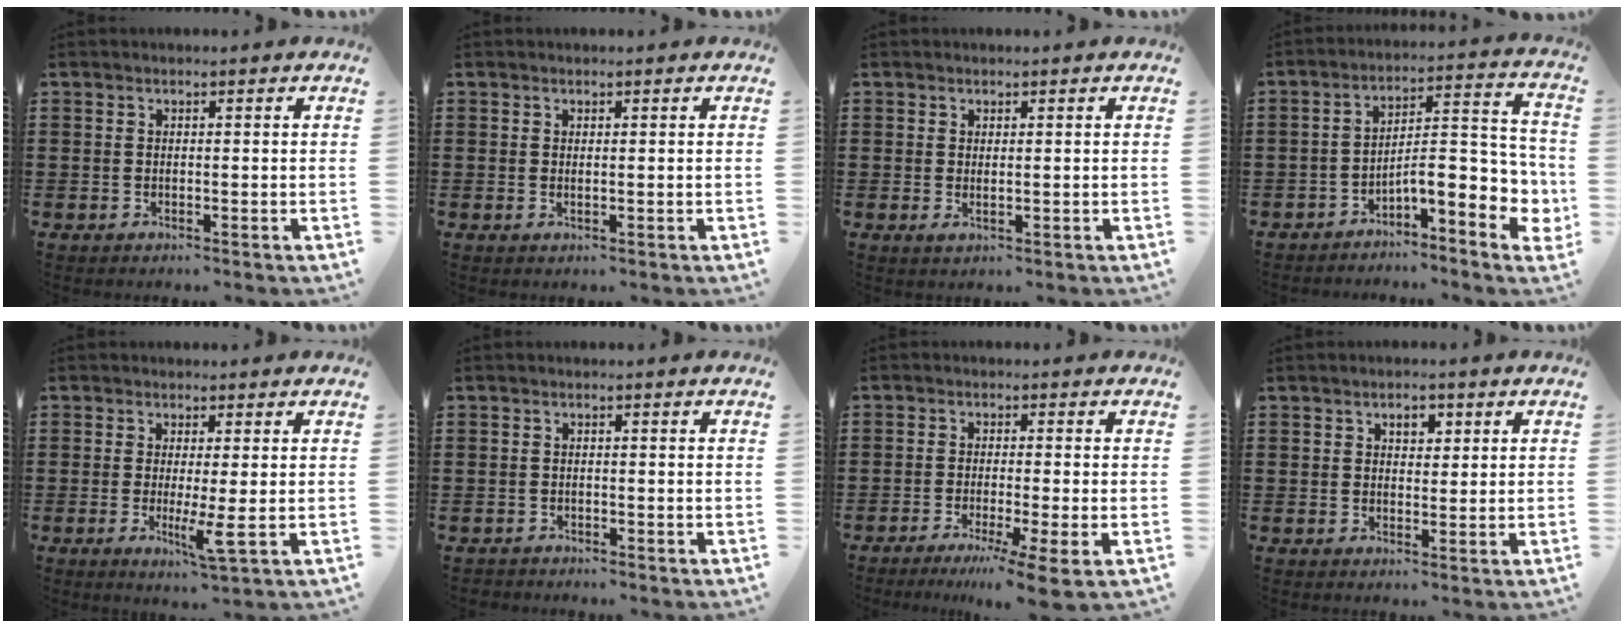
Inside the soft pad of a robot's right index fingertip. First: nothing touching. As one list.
[{"total": 0.0}, {"total": 0.5, "force": [0.5, 0.0, 0.3], "torque": [-0.006, 0.001, 0.008]}, {"total": 8.5, "force": [-3.9, 2.7, 7.1], "torque": [-0.103, -0.020, -0.076]}, {"total": 4.0, "force": [-0.7, 0.0, 3.9], "torque": [-0.077, -0.017, -0.013]}, {"total": 0.9, "force": [-0.9, 0.2, -0.1], "torque": [0.001, 0.003, -0.020]}, {"total": 3.9, "force": [-2.5, -0.8, 2.9], "torque": [-0.047, -0.015, -0.042]}, {"total": 2.4, "force": [1.2, 1.6, 1.4], "torque": [-0.025, 0.006, 0.018]}]